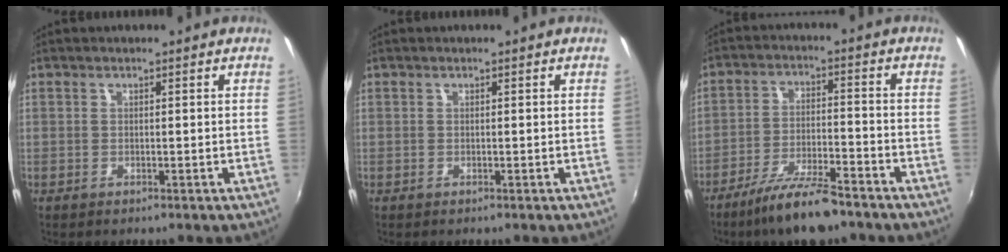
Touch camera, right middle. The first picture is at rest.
{"total": 0.0}
{"total": 10.7, "force": [-8.5, 2.1, 6.1], "torque": [-0.132, -0.013, -0.147]}